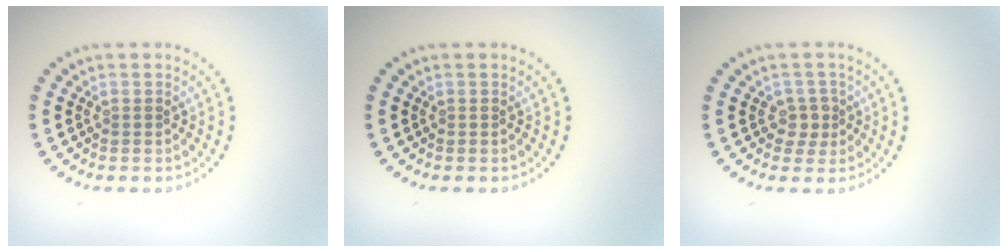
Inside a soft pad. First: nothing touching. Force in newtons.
{"total": 0.0}
{"total": 1.8, "press": 1.5, "slide": 0.9}